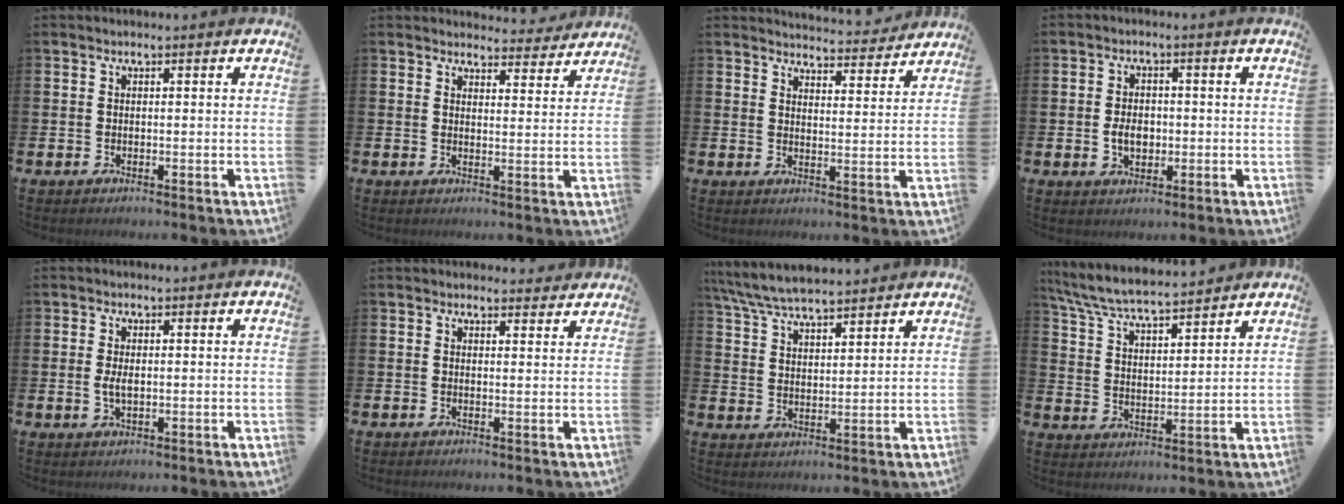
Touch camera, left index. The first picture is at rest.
{"total": 4.0, "force": [3.9, 0.9, 0.1], "torque": [-0.002, -0.025, 0.068]}
{"total": 4.6, "force": [4.6, 0.5, 0.1], "torque": [-0.005, -0.037, 0.078]}
{"total": 3.6, "force": [-0.4, 2.5, 2.5], "torque": [-0.028, -0.003, -0.015]}
{"total": 2.2, "force": [0.1, 1.0, 1.9], "torque": [-0.031, 0.001, -0.001]}
{"total": 1.9, "force": [1.9, 0.4, 0.0], "torque": [0.007, -0.007, 0.032]}
{"total": 6.8, "force": [6.5, 1.0, 1.7], "torque": [-0.058, -0.026, 0.119]}
{"total": 6.8, "force": [6.5, 0.6, 1.9], "torque": [-0.063, -0.039, 0.114]}